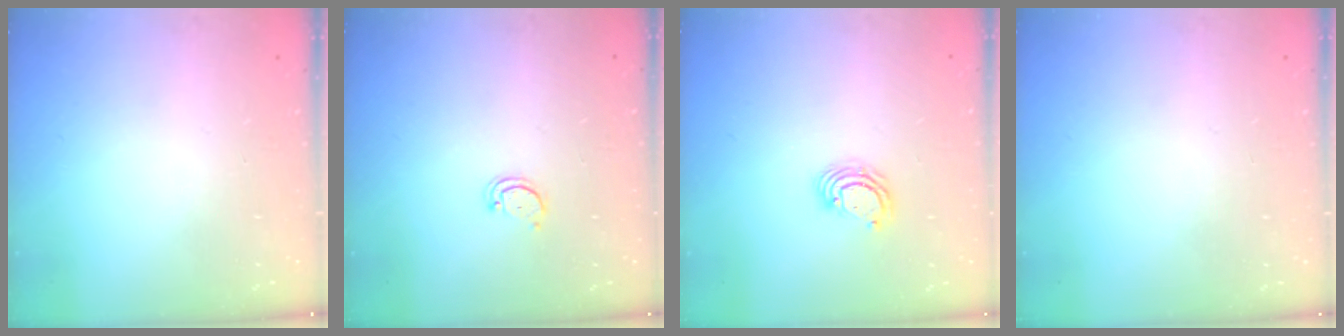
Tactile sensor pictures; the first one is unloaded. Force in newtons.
{"total": 2.2, "press": 2.2, "slide": 0.4}
{"total": 4.0, "press": 3.9, "slide": 0.3}
{"total": 0.0}